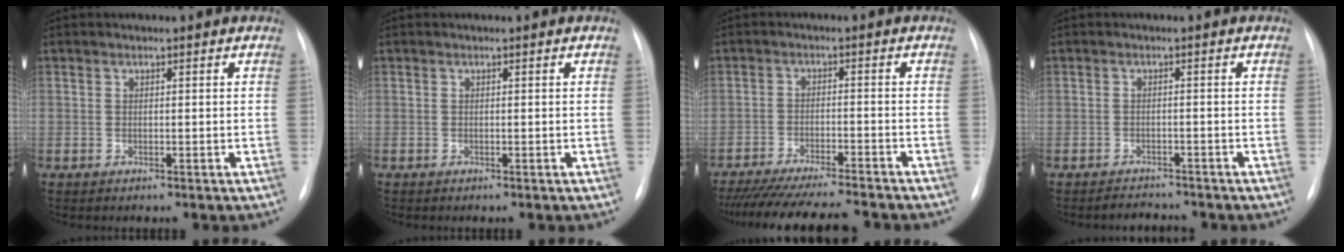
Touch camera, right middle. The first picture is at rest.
{"total": 0.0}
{"total": 16.7, "force": [-15.0, 1.1, 7.1], "torque": [-0.123, -0.033, -0.217]}
{"total": 2.3, "force": [-2.3, 0.5, -0.2], "torque": [0.002, -0.007, -0.031]}